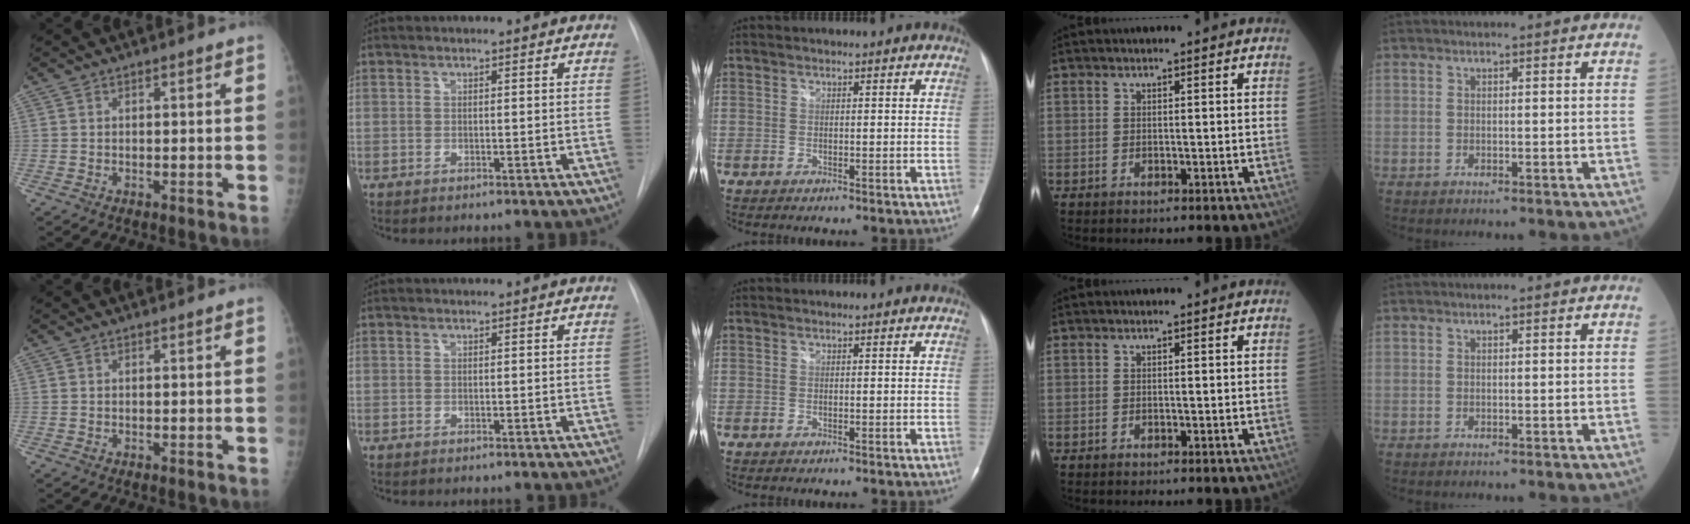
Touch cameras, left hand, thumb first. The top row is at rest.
{}